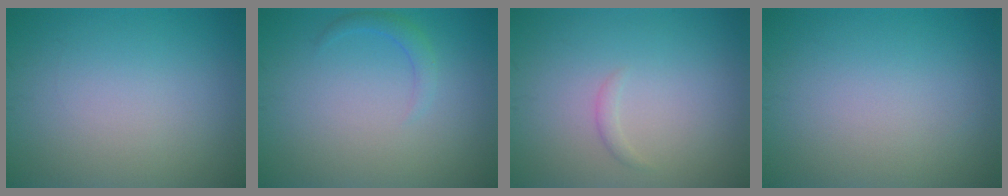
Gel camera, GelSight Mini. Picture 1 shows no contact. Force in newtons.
{"total": 1.3, "press": 1.3, "slide": 0.1}
{"total": 0.7, "press": 0.7, "slide": 0.0}
{"total": 0.0}